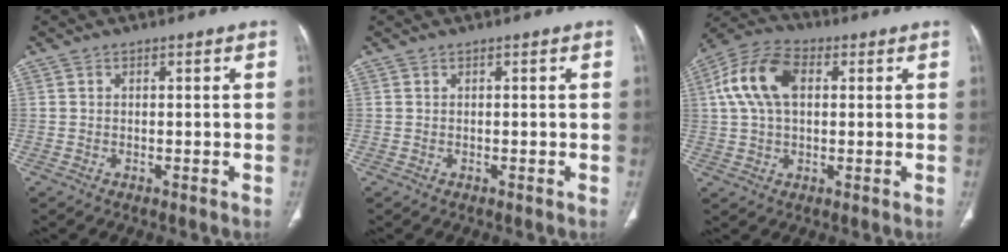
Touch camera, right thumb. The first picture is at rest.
{"total": 0.0}
{"total": 12.4, "force": [2.7, 7.6, 9.4], "torque": [-0.188, 0.025, 0.044]}